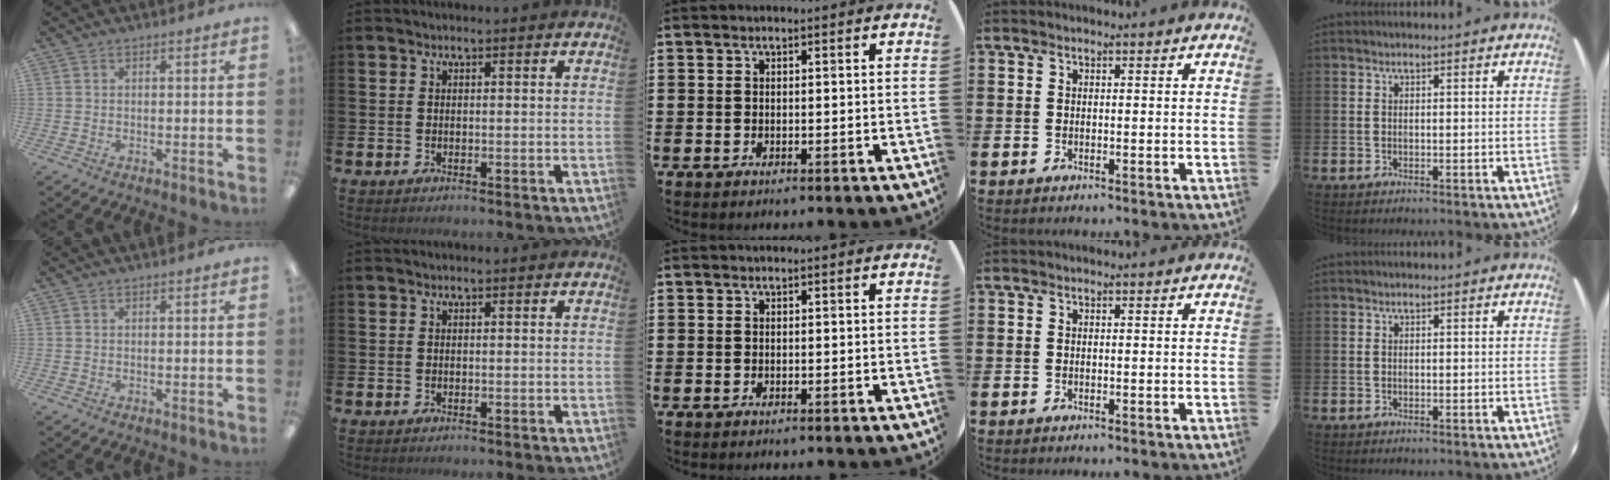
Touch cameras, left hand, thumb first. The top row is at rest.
{}